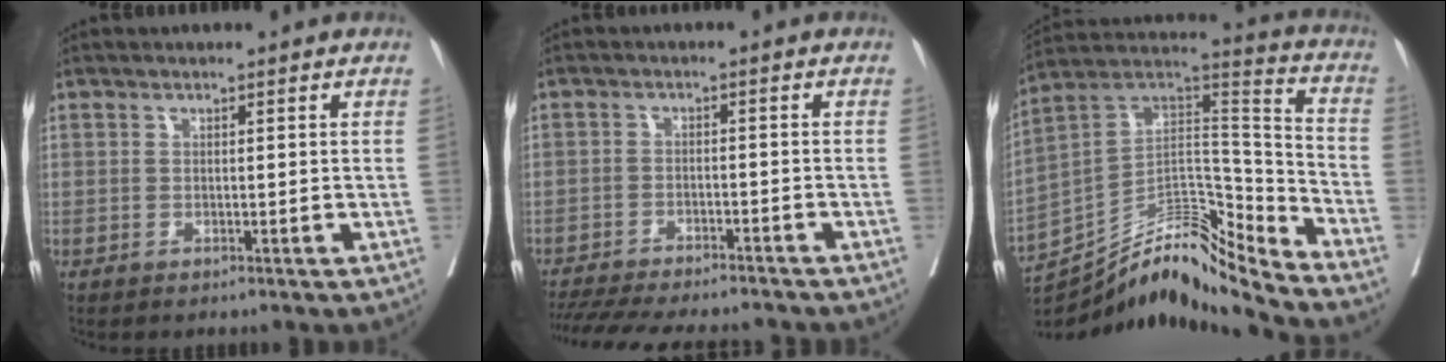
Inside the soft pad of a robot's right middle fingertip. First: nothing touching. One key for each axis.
{"total": 17.3, "fx": -15.6, "fy": 2.9, "fz": 6.9, "tx": -0.163, "ty": -0.028, "tz": -0.217}
{"total": 18.9, "fx": -16.7, "fy": 1.3, "fz": 8.7, "tx": -0.148, "ty": 0.065, "tz": -0.287}